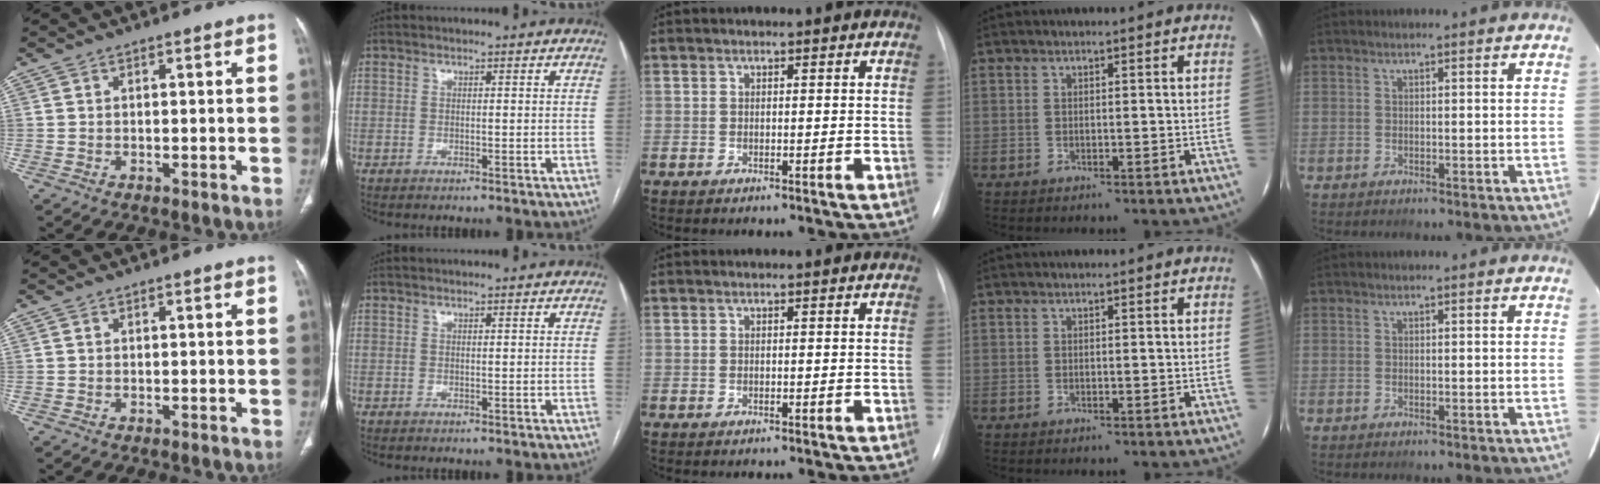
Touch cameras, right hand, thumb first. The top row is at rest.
{}